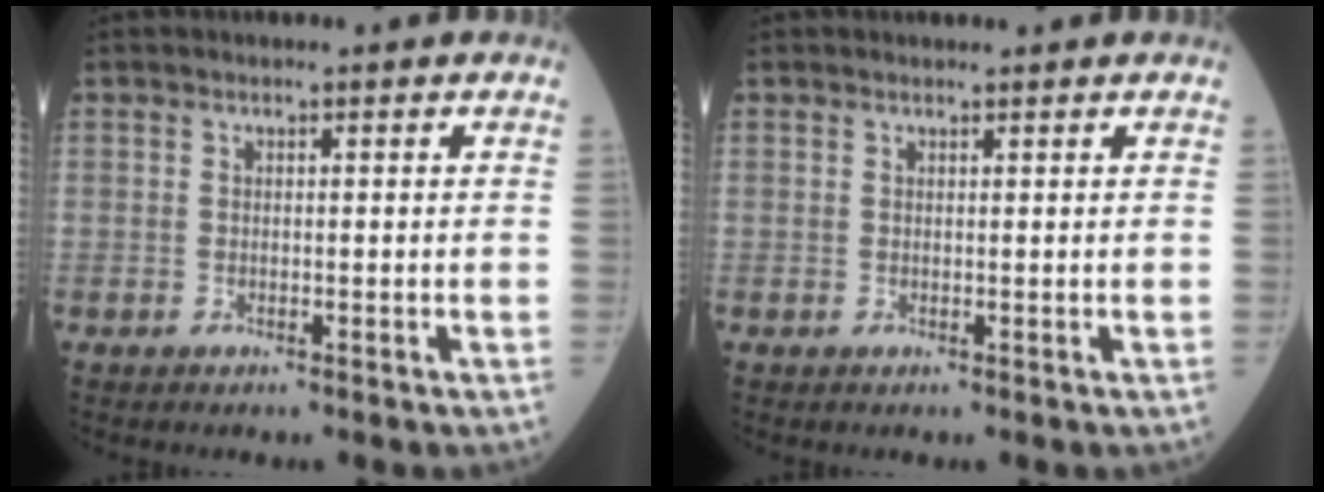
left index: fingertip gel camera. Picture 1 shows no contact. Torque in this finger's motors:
{"motor_torque": [0.14, -0.28, -0.19, -0.03]}